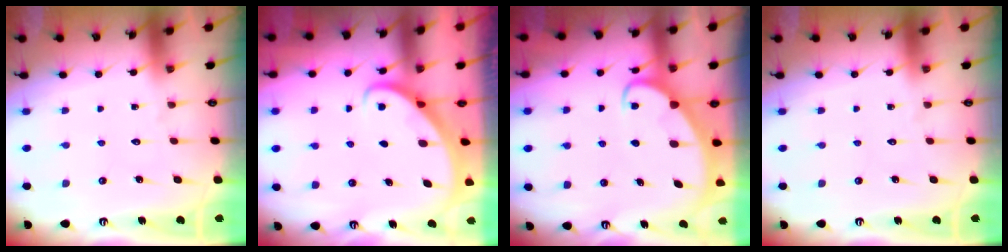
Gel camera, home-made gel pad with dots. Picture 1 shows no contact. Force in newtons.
{"total": 2.7, "press": 2.7, "slide": 0.2}
{"total": 3.0, "press": 3.0, "slide": 0.4}
{"total": 0.0}